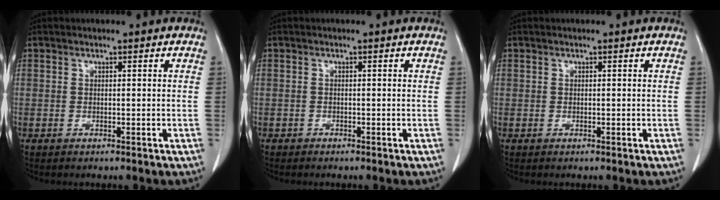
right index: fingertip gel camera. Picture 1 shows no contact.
{"total": 0.5, "force": [-0.4, 0.3, 0.0], "torque": [-0.008, 0.001, -0.011]}
{"total": 0.0}